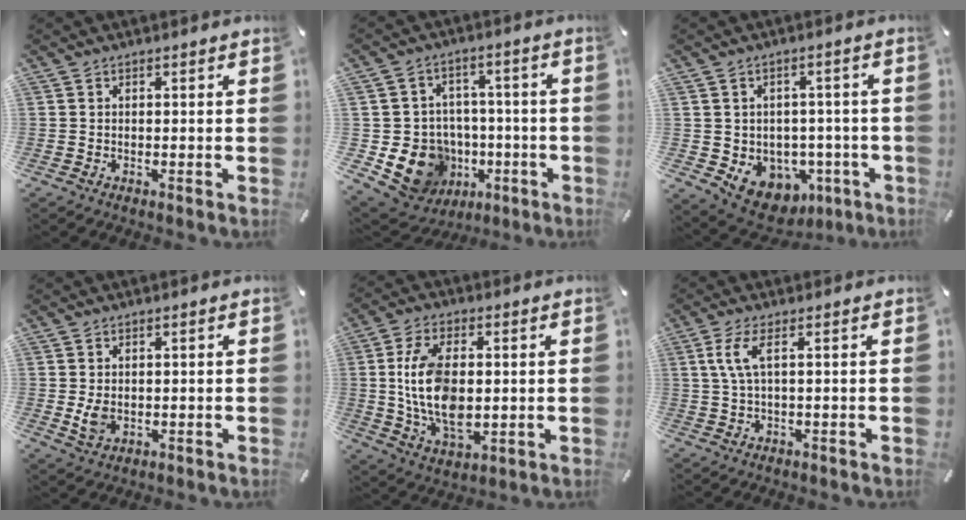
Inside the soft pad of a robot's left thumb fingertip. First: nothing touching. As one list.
[{"total": 14.2, "force": [-4.3, 12.5, 5.2], "torque": [-0.090, 0.020, -0.055]}, {"total": 7.4, "force": [-2.6, 6.6, 2.3], "torque": [-0.037, -0.001, -0.031]}, {"total": 3.5, "force": [0.0, 2.5, 2.4], "torque": [-0.056, -0.007, -0.005]}, {"total": 13.8, "force": [0.9, 8.2, 11.1], "torque": [-0.237, -0.008, 0.013]}, {"total": 5.0, "force": [1.0, 0.9, 4.8], "torque": [-0.102, -0.007, 0.015]}]